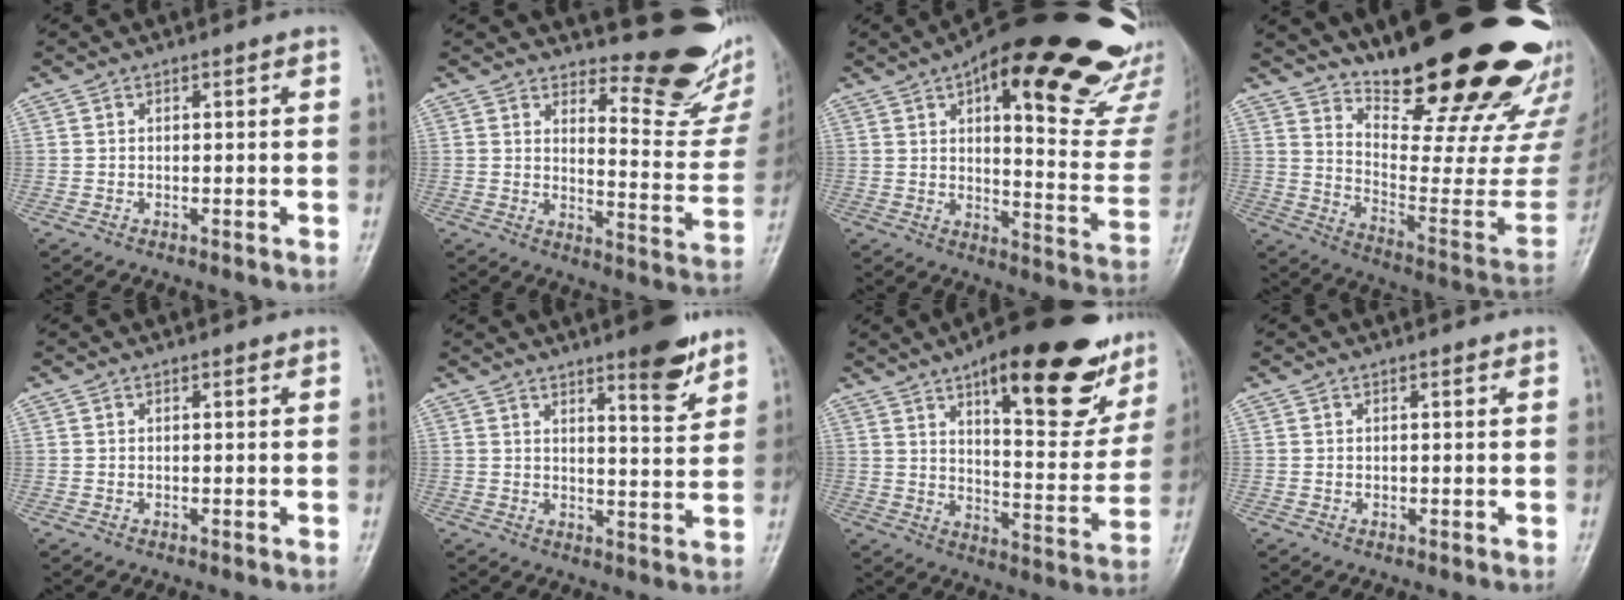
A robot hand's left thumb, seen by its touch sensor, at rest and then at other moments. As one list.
[{"total": 14.9, "force": [12.8, 4.4, 6.2], "torque": [-0.042, -0.138, 0.155]}, {"total": 31.3, "force": [19.5, 10.0, 22.3], "torque": [-0.257, -0.059, 0.256]}, {"total": 29.2, "force": [22.3, 6.9, 17.4], "torque": [-0.230, -0.150, 0.322]}, {"total": 0.5, "force": [0.4, 0.2, 0.3], "torque": [-0.007, -0.003, 0.006]}, {"total": 7.9, "force": [5.5, 1.6, 5.4], "torque": [-0.064, -0.039, 0.076]}, {"total": 25.9, "force": [15.0, 9.0, 19.0], "torque": [-0.210, -0.049, 0.213]}, {"total": 0.7, "force": [0.5, 0.4, 0.4], "torque": [-0.003, -0.003, 0.006]}]